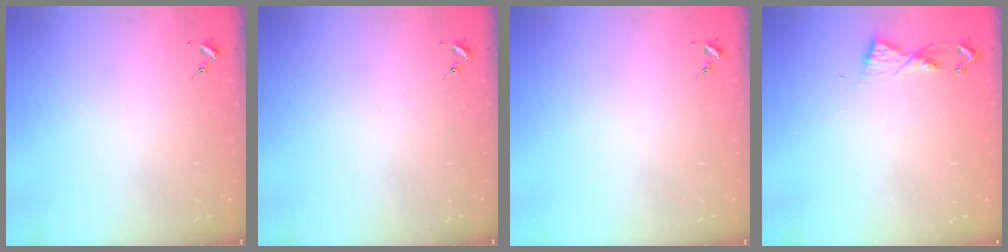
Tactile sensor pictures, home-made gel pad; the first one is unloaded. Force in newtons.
{"total": 0.0}
{"total": 0.0}
{"total": 5.5, "press": 5.4, "slide": 0.6}